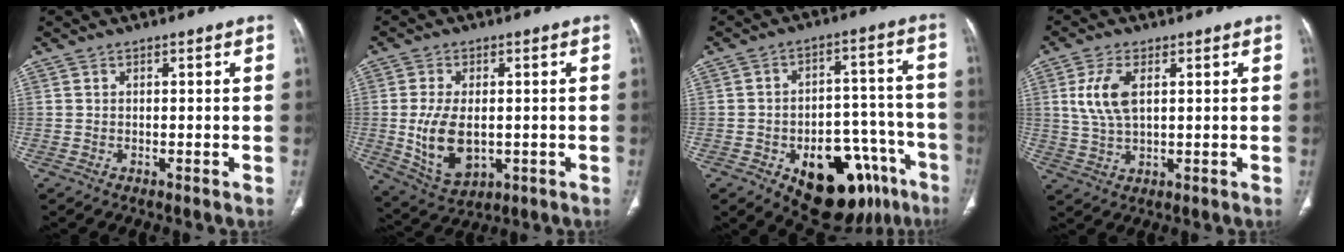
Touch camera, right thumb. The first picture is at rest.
{"total": 10.7, "force": [-0.8, 6.4, 8.6], "torque": [-0.157, -0.009, 0.002]}
{"total": 21.2, "force": [-10.9, 11.6, 14.1], "torque": [-0.123, 0.074, -0.141]}
{"total": 7.6, "force": [1.7, 3.9, 6.3], "torque": [-0.140, -0.001, 0.037]}